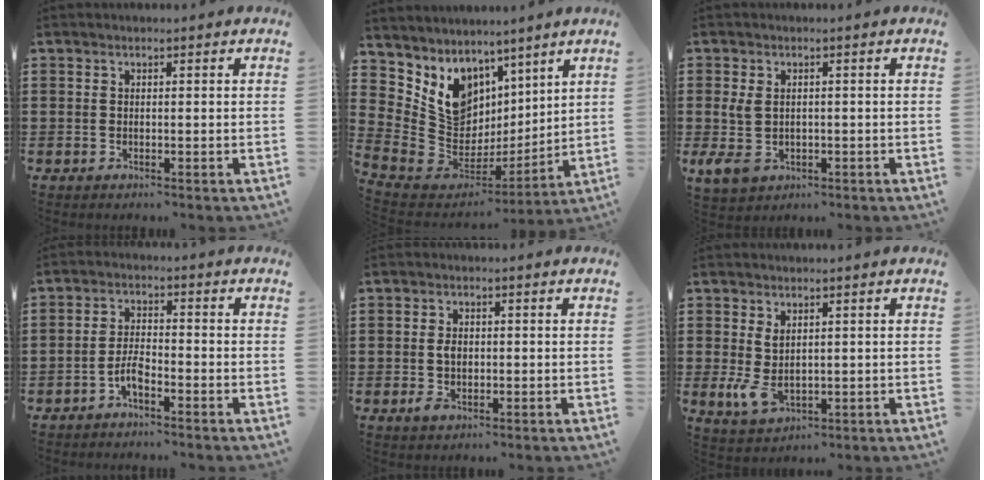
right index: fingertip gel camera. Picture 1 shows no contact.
{"total": 8.6, "force": [4.5, 7.0, 2.1], "torque": [-0.089, -0.045, 0.093]}
{"total": 4.6, "force": [-0.6, 3.0, 3.5], "torque": [-0.104, -0.009, -0.020]}
{"total": 3.4, "force": [-2.4, 1.2, 2.2], "torque": [-0.056, 0.003, -0.050]}
{"total": 2.6, "force": [-0.4, 1.7, 1.9], "torque": [-0.038, 0.004, -0.008]}
{"total": 4.0, "force": [0.1, 2.3, 3.3], "torque": [-0.079, -0.005, 0.001]}